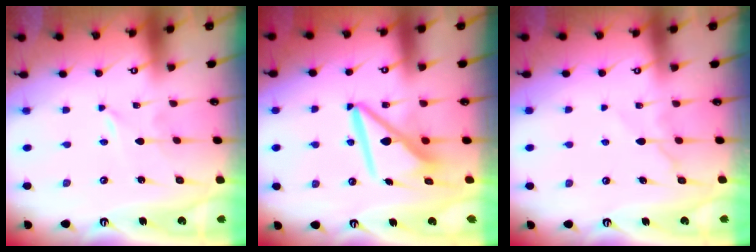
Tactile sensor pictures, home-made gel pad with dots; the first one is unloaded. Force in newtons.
{"total": 9.7, "press": 9.7, "slide": 1.1}
{"total": 6.1, "press": 6.0, "slide": 0.6}